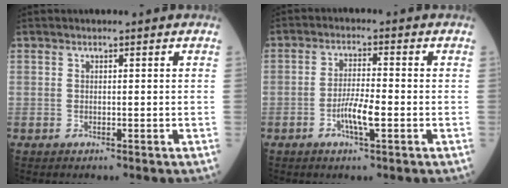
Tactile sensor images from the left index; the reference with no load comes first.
{"total": 4.5, "force": [-1.6, 0.5, 4.2], "torque": [-0.085, -0.003, -0.031]}